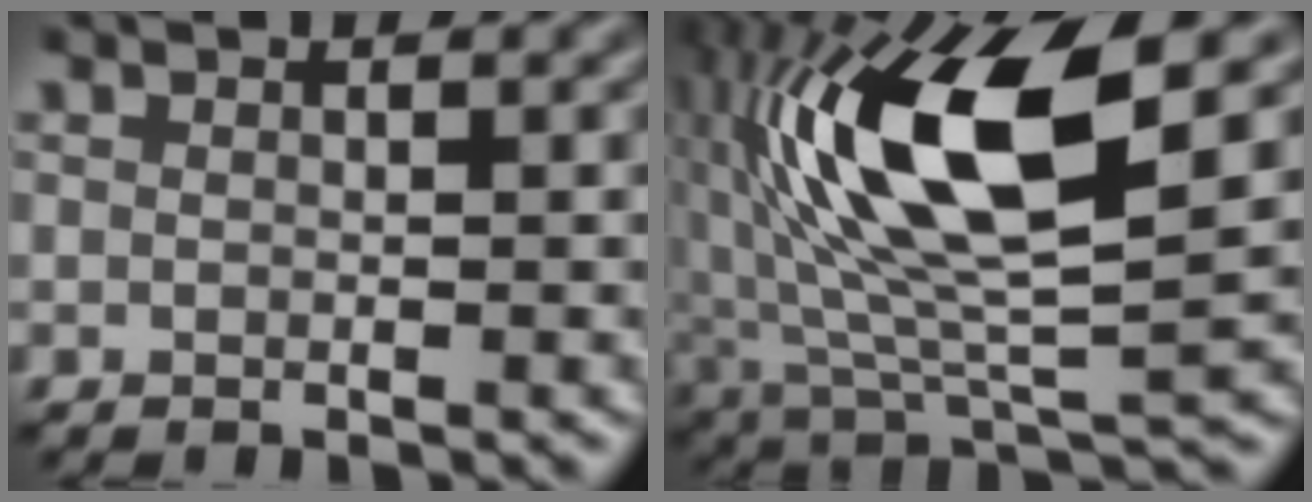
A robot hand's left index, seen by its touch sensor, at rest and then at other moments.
{"total": 13.9, "force": [3.1, 4.3, 12.8], "torque": [-0.245, 0.011, 0.052]}